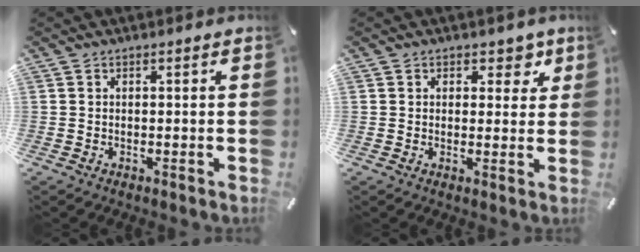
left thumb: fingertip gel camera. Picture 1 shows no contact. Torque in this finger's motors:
{"motor_torque": [0.20, -0.09, 0.06, -0.05, -0.02]}